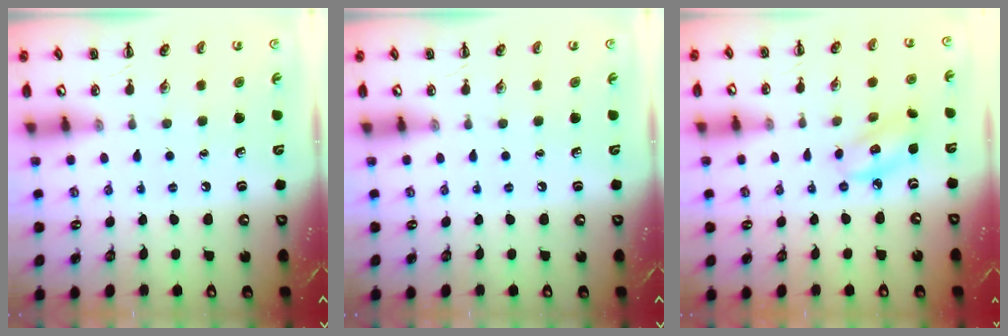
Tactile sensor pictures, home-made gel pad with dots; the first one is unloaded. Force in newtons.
{"total": 0.0}
{"total": 4.9, "press": 4.8, "slide": 0.8}